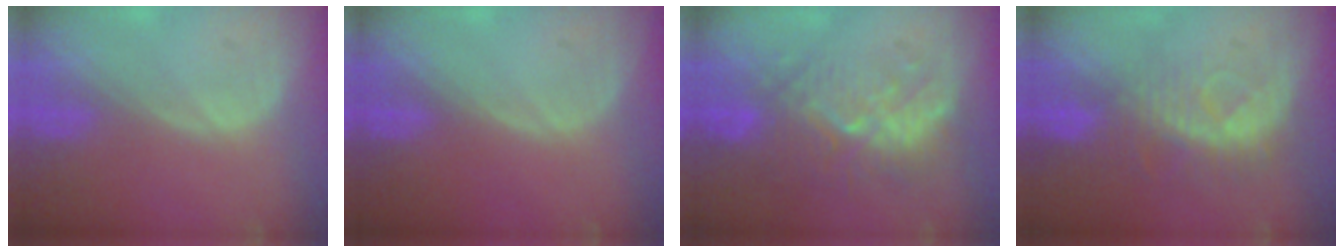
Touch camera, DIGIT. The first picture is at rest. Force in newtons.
{"total": 0.0}
{"total": 9.4, "press": 9.0, "slide": 2.7}
{"total": 8.2, "press": 7.4, "slide": 3.5}